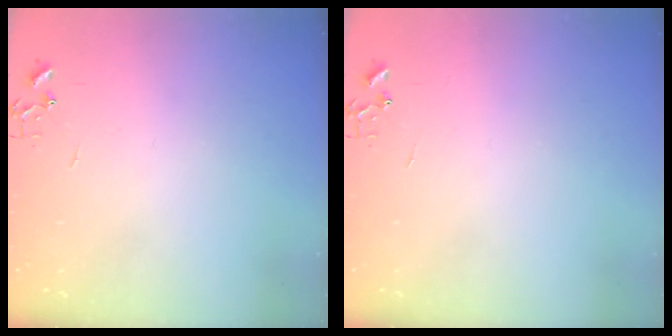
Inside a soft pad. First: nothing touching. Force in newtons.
{"total": 0.0}